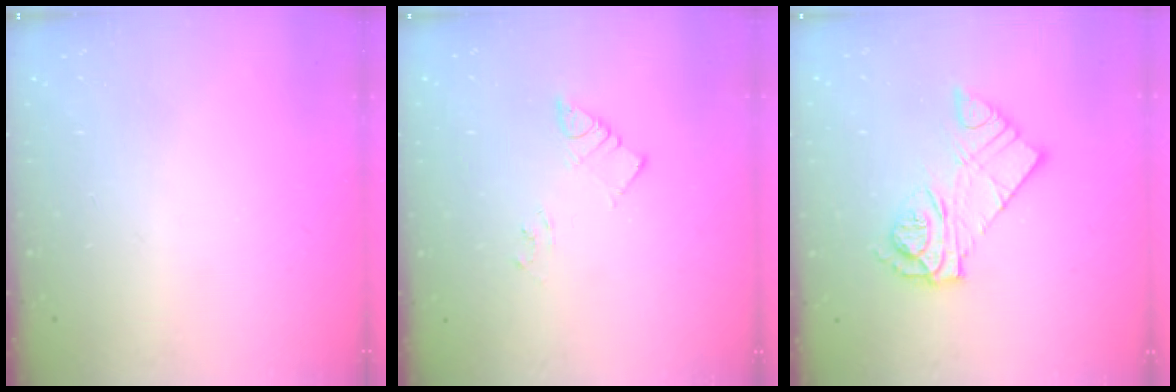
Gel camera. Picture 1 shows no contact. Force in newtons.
{"total": 4.0, "press": 3.9, "slide": 0.5}
{"total": 12.1, "press": 12.1, "slide": 1.0}